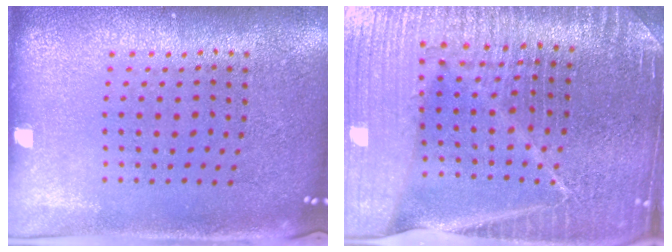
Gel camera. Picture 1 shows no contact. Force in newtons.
{"total": 5.0, "press": 4.7, "slide": 1.9}